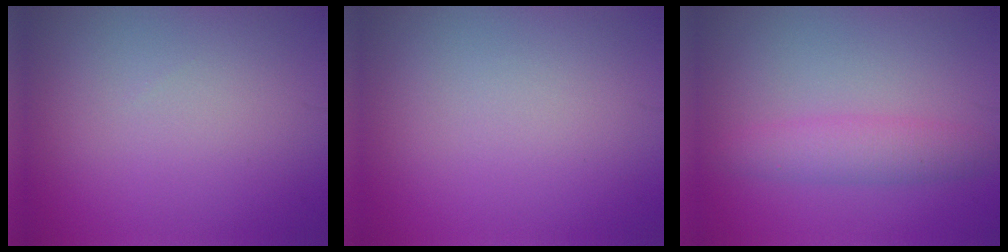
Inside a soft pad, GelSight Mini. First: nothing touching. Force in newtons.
{"total": 0.0}
{"total": 2.9, "press": 2.9, "slide": 0.1}